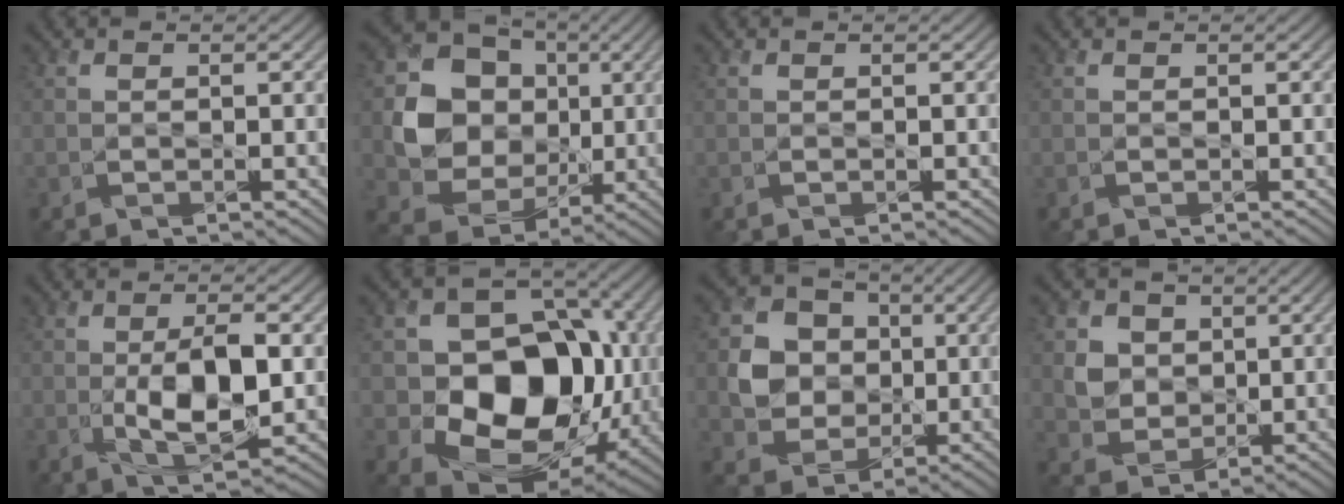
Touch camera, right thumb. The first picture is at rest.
{"total": 12.4, "force": [0.9, 10.8, 5.9], "torque": [-0.137, -0.015, 0.012]}
{"total": 0.0}
{"total": 0.0}
{"total": 7.8, "force": [-0.7, 3.1, 7.1], "torque": [-0.133, -0.008, -0.006]}
{"total": 15.8, "force": [-1.5, 12.0, 10.1], "torque": [-0.151, -0.026, -0.027]}
{"total": 7.5, "force": [0.3, 6.8, 3.3], "torque": [-0.076, 0.003, -0.002]}
{"total": 5.1, "force": [1.4, 4.5, 1.8], "torque": [-0.065, -0.008, 0.021]}